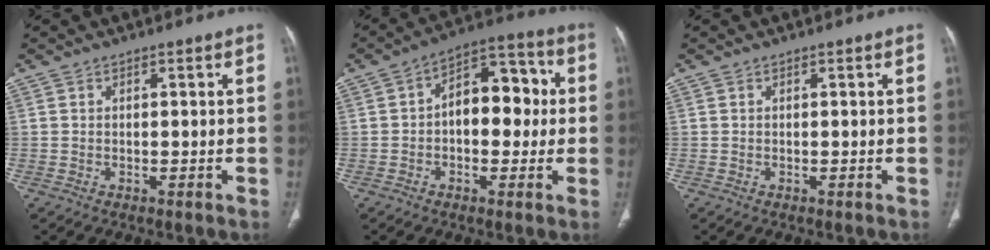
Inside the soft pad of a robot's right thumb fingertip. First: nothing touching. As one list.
[{"total": 12.0, "force": [0.5, 7.3, 9.5], "torque": [-0.098, 0.035, -0.004]}, {"total": 0.0}]